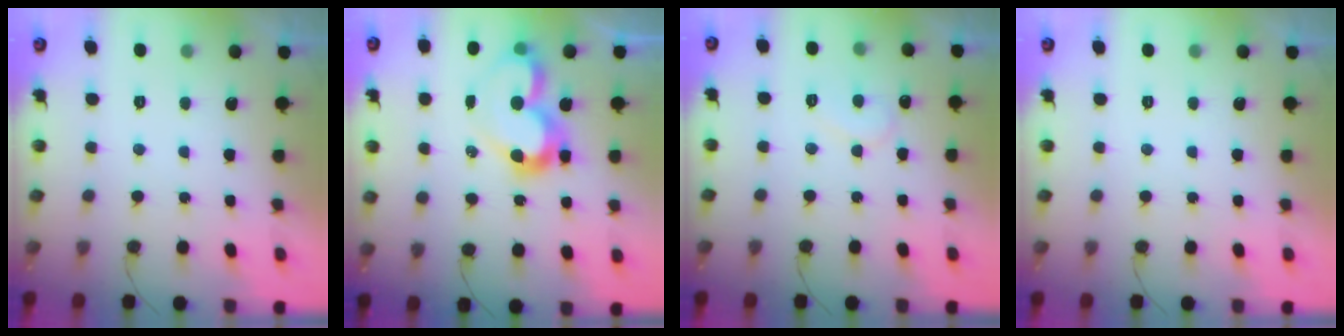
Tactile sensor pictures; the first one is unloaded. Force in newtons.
{"total": 11.4, "press": 10.9, "slide": 3.2}
{"total": 6.7, "press": 6.7, "slide": 0.5}
{"total": 0.0}